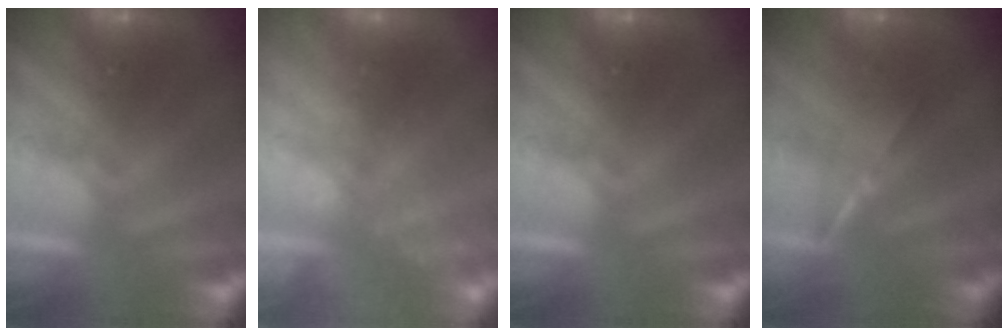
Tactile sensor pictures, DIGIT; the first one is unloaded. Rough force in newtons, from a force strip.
{"total": 2.5}
{"total": 0.0}
{"total": 1.6}